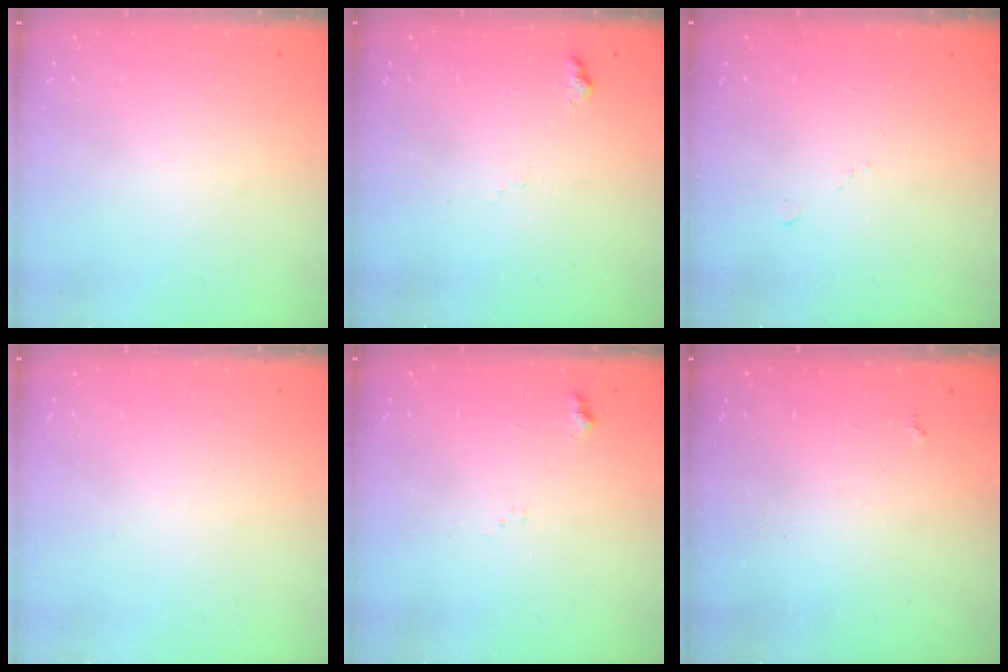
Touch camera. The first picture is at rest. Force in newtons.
{"total": 6.4, "press": 6.4, "slide": 0.7}
{"total": 4.4, "press": 4.3, "slide": 0.7}
{"total": 0.0}
{"total": 5.1, "press": 5.0, "slide": 0.8}
{"total": 2.3, "press": 2.2, "slide": 0.4}